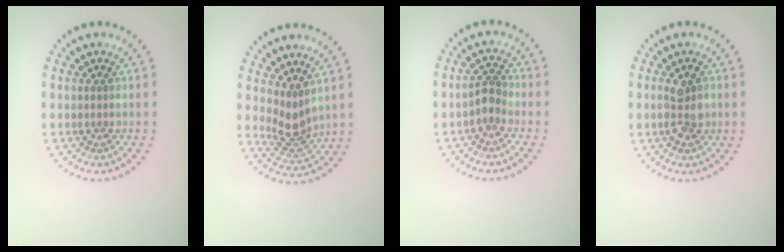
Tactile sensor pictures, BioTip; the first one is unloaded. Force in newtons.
{"total": 2.7, "press": 2.0, "slide": 1.8}
{"total": 1.8, "press": 1.4, "slide": 1.1}
{"total": 2.4, "press": 2.4, "slide": 0.1}